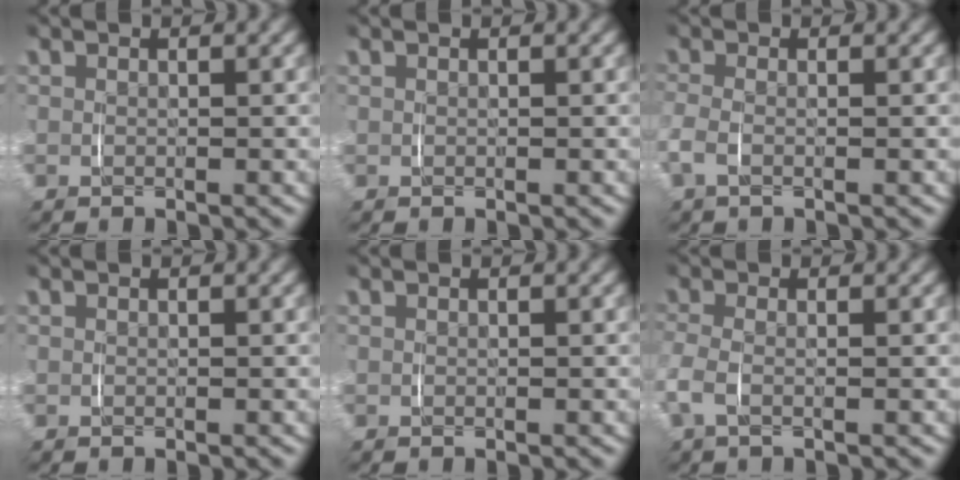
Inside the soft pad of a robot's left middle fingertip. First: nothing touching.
{"total": 0.0}
{"total": 2.2, "force": [-0.8, 1.1, 1.7], "torque": [-0.059, -0.007, -0.015]}
{"total": 0.0}
{"total": 0.0}
{"total": 2.6, "force": [-0.7, 1.3, 2.1], "torque": [-0.070, -0.006, -0.014]}